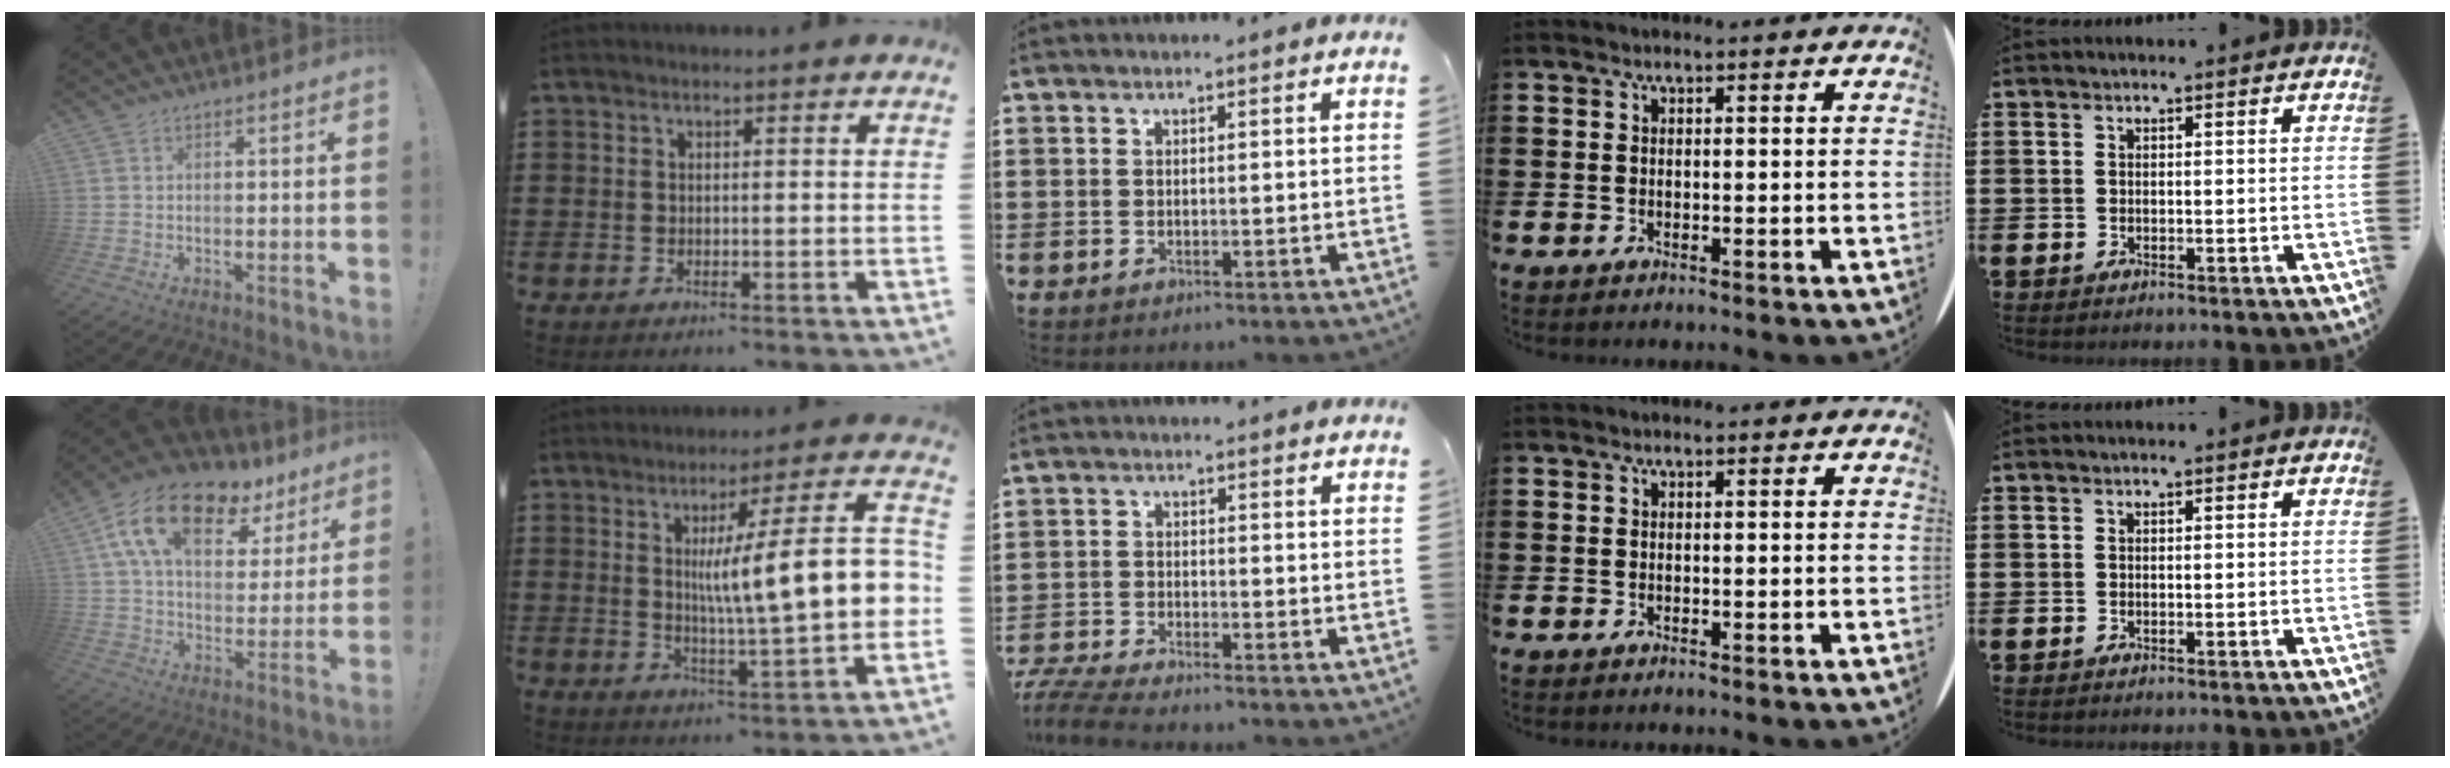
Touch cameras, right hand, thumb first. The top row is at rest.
{"thumb": {"total": 18.3, "force": [10.0, 9.7, 11.9], "torque": [-0.195, -0.046, 0.177]}, "index": {"total": 13.7, "force": [1.4, 2.1, 13.5], "torque": [-0.214, -0.006, 0.019]}, "middle": {"total": 5.0, "force": [-4.8, 0.3, 1.4], "torque": [-0.049, -0.010, -0.102]}}